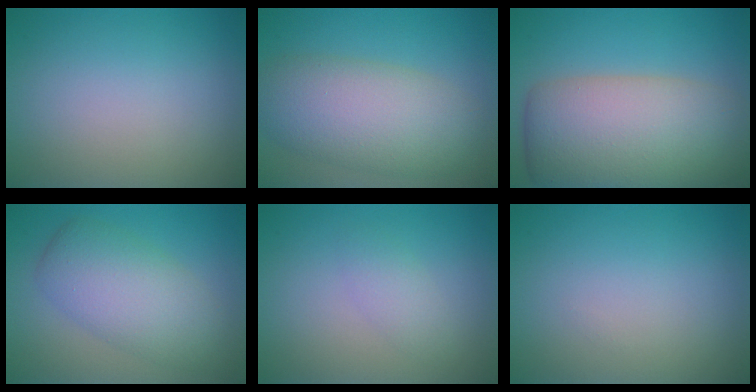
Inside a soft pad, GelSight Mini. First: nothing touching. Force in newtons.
{"total": 7.8, "press": 7.8, "slide": 0.4}
{"total": 11.0, "press": 11.0, "slide": 0.5}
{"total": 6.1, "press": 6.1, "slide": 0.1}
{"total": 1.5, "press": 1.5, "slide": 0.0}
{"total": 0.0}